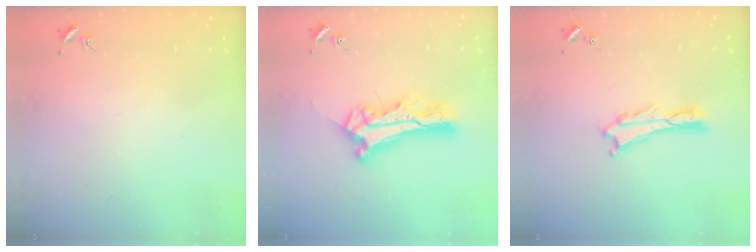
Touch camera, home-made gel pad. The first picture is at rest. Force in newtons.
{"total": 9.8, "press": 9.8, "slide": 0.8}
{"total": 1.1, "press": 1.1, "slide": 0.2}